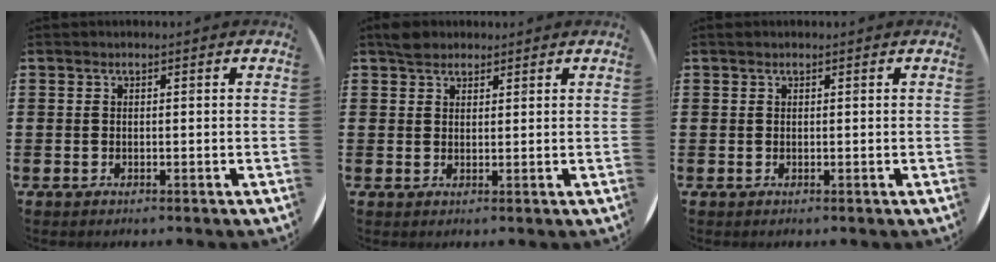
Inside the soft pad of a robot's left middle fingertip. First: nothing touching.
{"total": 2.2, "force": [2.0, 0.9, 0.3], "torque": [-0.001, 0.003, 0.037]}
{"total": 0.0}